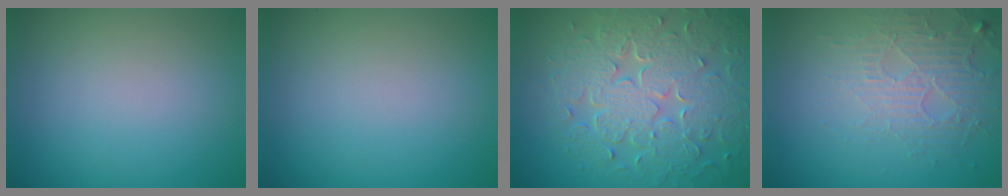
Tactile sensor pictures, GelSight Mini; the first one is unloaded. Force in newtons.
{"total": 0.0}
{"total": 8.9, "press": 6.5, "slide": 6.1}
{"total": 3.8, "press": 3.3, "slide": 1.9}